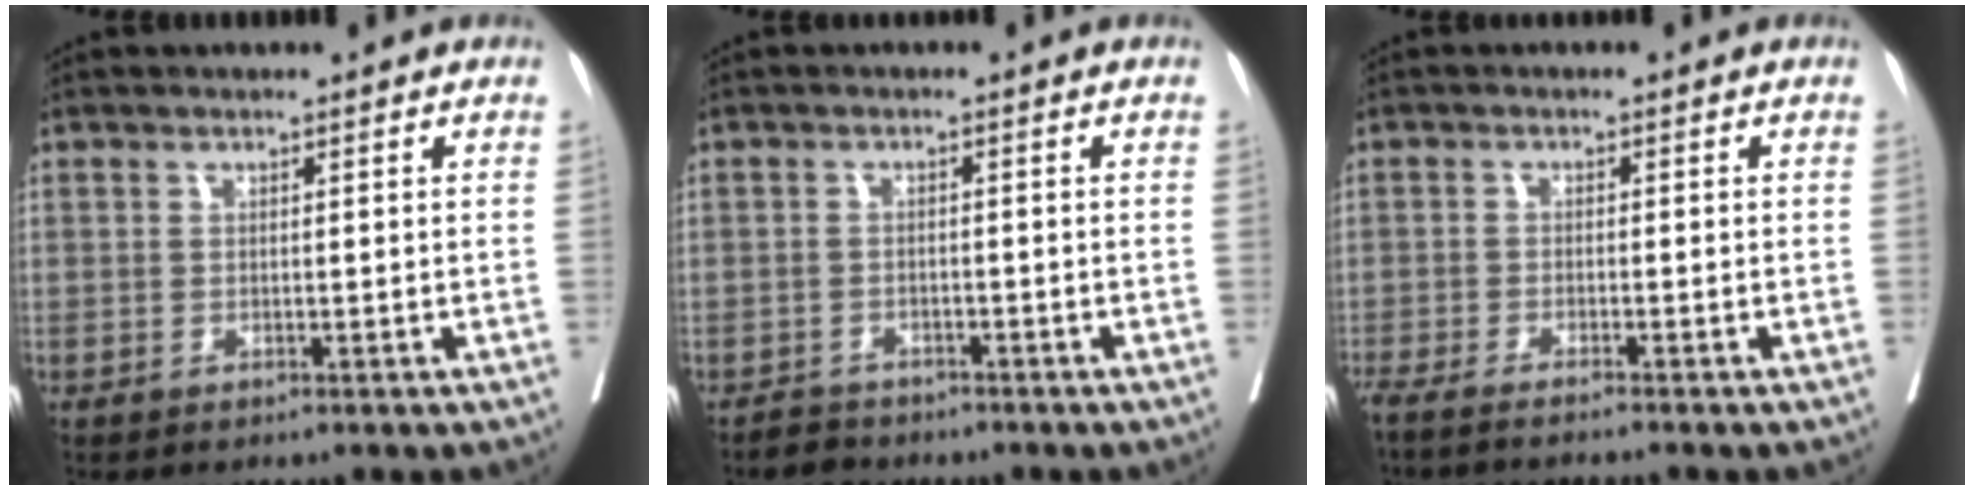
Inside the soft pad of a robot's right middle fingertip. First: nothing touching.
{"total": 2.5, "force": [-2.3, 1.1, -0.2], "torque": [-0.003, 0.000, -0.041]}
{"total": 5.7, "force": [-4.9, -0.4, 2.8], "torque": [-0.024, -0.007, -0.077]}